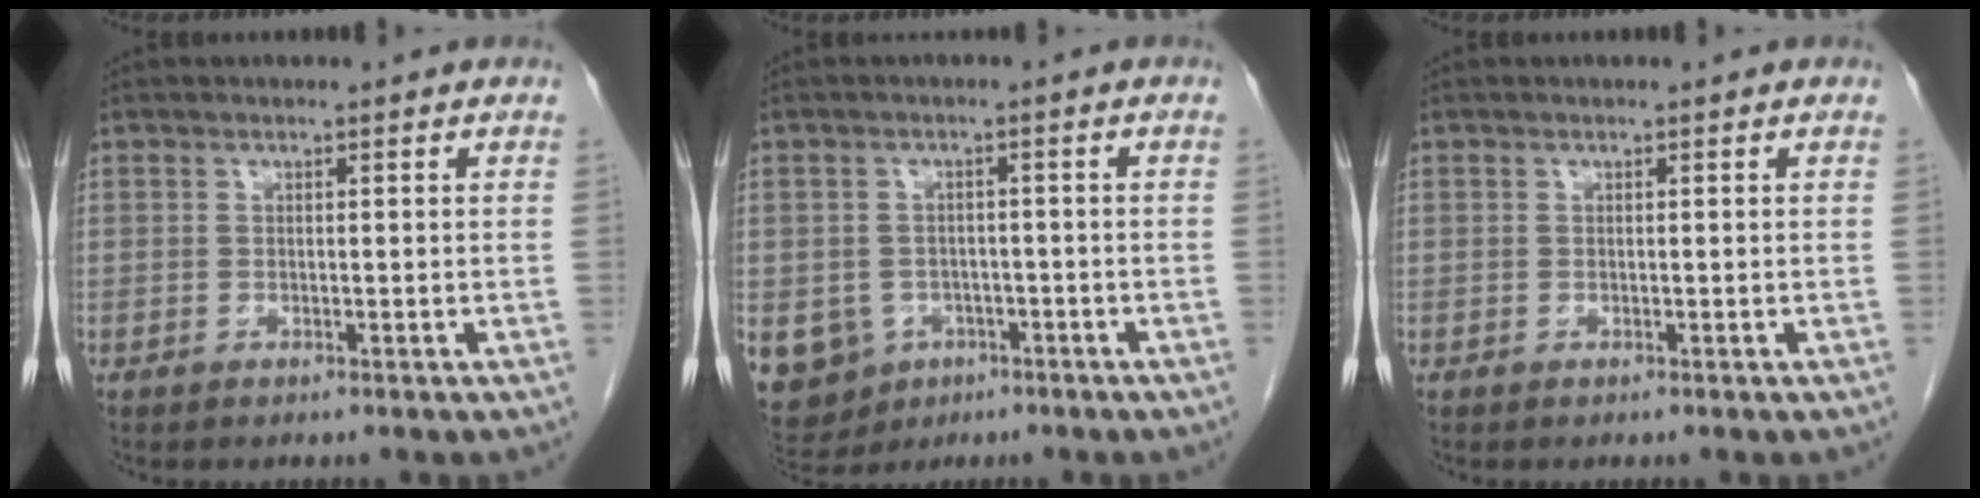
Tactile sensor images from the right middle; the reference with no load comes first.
{"total": 11.9, "force": [-4.7, 10.2, 3.8], "torque": [-0.111, 0.007, -0.057]}
{"total": 0.0}